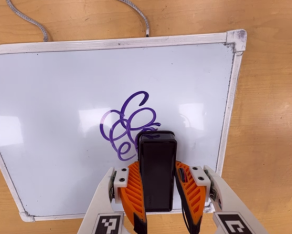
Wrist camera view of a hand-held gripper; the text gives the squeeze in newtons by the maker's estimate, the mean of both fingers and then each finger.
{"total": 8.0, "left": 8.0, "right": 8.1}